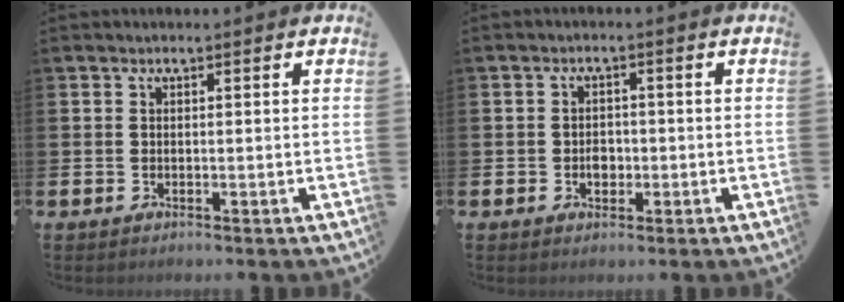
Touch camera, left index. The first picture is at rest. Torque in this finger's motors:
{"motor_torque": [-0.09, 0.14, 0.04, 0.06]}